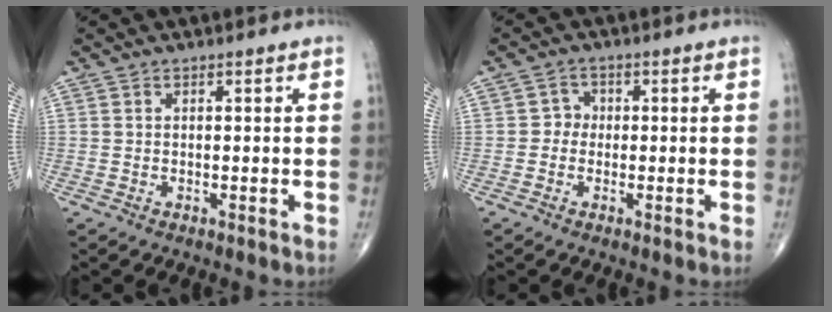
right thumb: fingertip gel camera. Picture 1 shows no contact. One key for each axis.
{"total": 2.3, "fx": -0.3, "fy": 2.2, "fz": 0.8, "tx": 0.006, "ty": 0.010, "tz": -0.014}